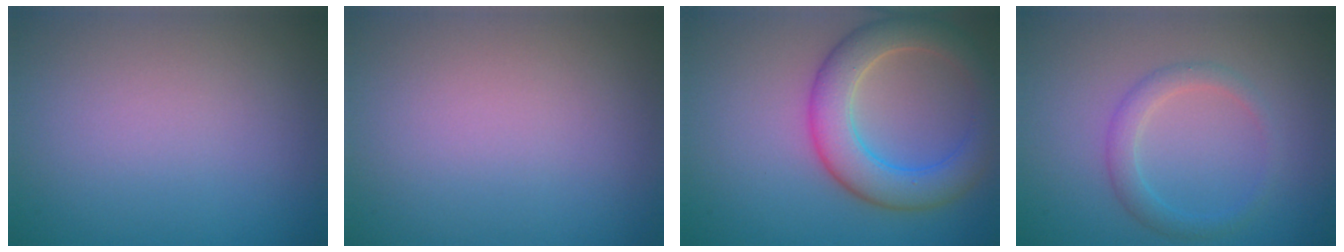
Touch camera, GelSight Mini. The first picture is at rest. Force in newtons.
{"total": 0.0}
{"total": 6.2, "press": 6.2, "slide": 0.3}
{"total": 2.1, "press": 2.1, "slide": 0.0}